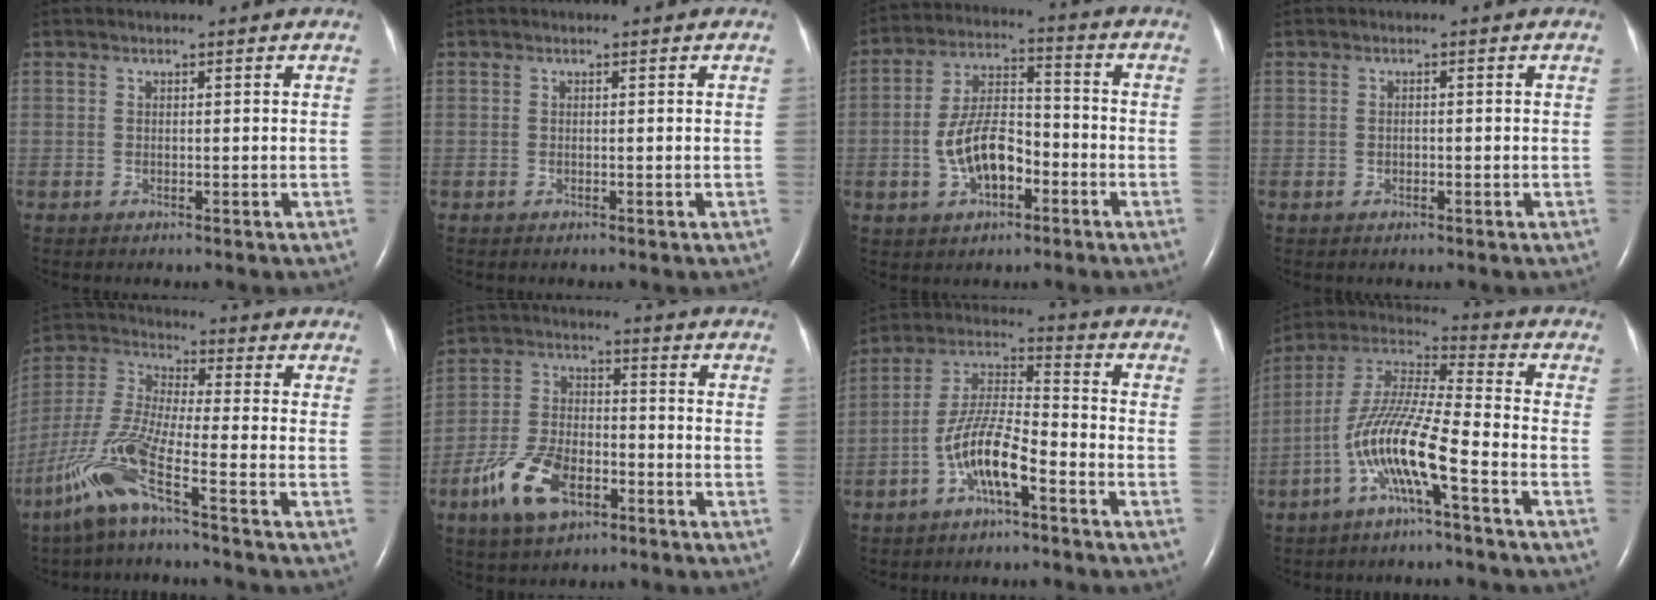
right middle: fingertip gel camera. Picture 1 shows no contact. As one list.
[{"total": 0.0}, {"total": 9.7, "force": [-3.1, 4.7, 8.0], "torque": [-0.163, 0.018, -0.054]}, {"total": 0.7, "force": [-0.2, 0.4, 0.5], "torque": [-0.012, 0.001, -0.003]}, {"total": 11.4, "force": [-6.6, 0.2, 9.3], "torque": [-0.215, -0.018, -0.142]}, {"total": 10.7, "force": [-5.6, 5.1, 7.6], "torque": [-0.173, 0.003, -0.102]}, {"total": 9.7, "force": [-4.6, 2.1, 8.2], "torque": [-0.174, 0.014, -0.087]}, {"total": 12.1, "force": [-5.3, 0.7, 10.9], "torque": [-0.228, 0.006, -0.108]}]